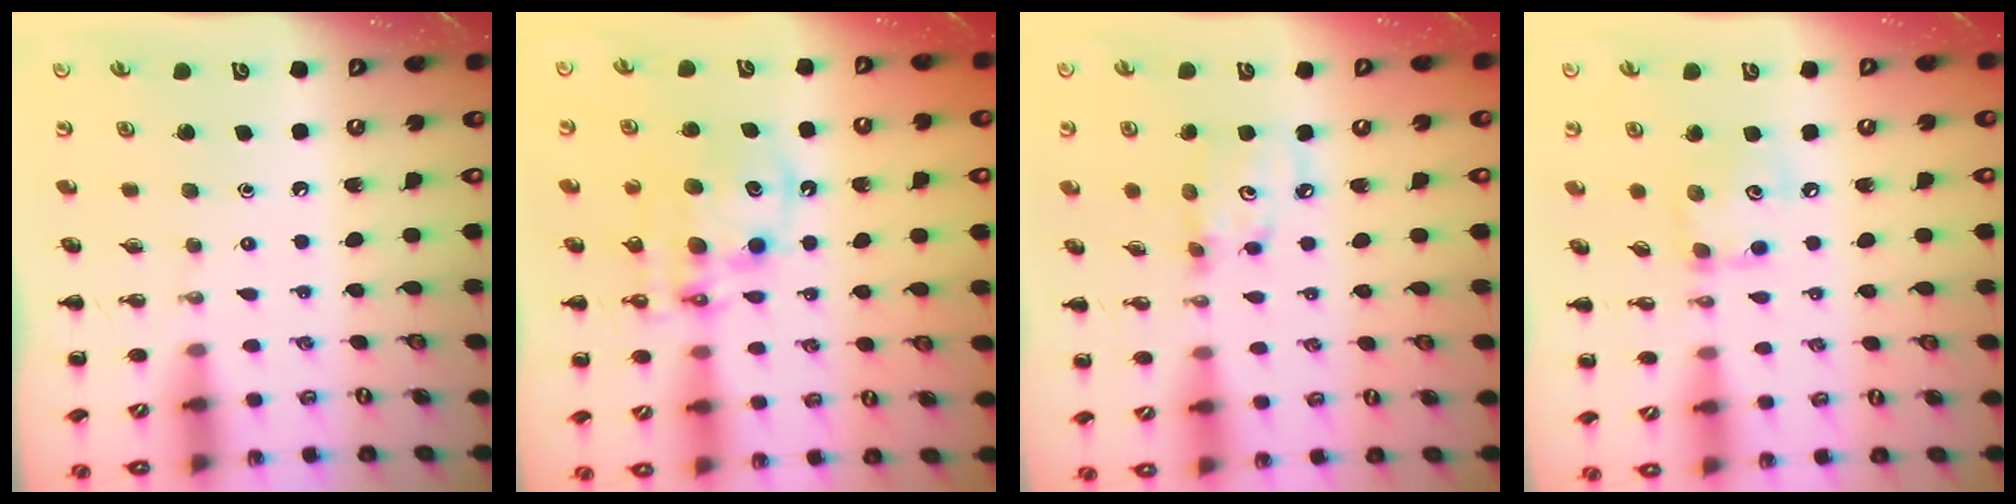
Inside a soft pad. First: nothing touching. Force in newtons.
{"total": 12.2, "press": 11.8, "slide": 3.0}
{"total": 5.8, "press": 5.7, "slide": 0.9}
{"total": 7.4, "press": 7.4, "slide": 0.3}